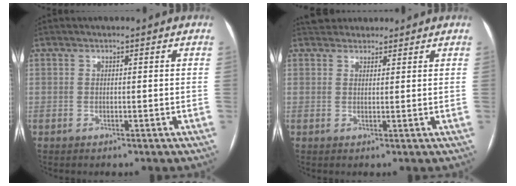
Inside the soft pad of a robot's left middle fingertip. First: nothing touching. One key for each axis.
{"total": 4.2, "fx": 3.8, "fy": 1.8, "fz": 0.6, "tx": -0.003, "ty": 0.029, "tz": 0.061}